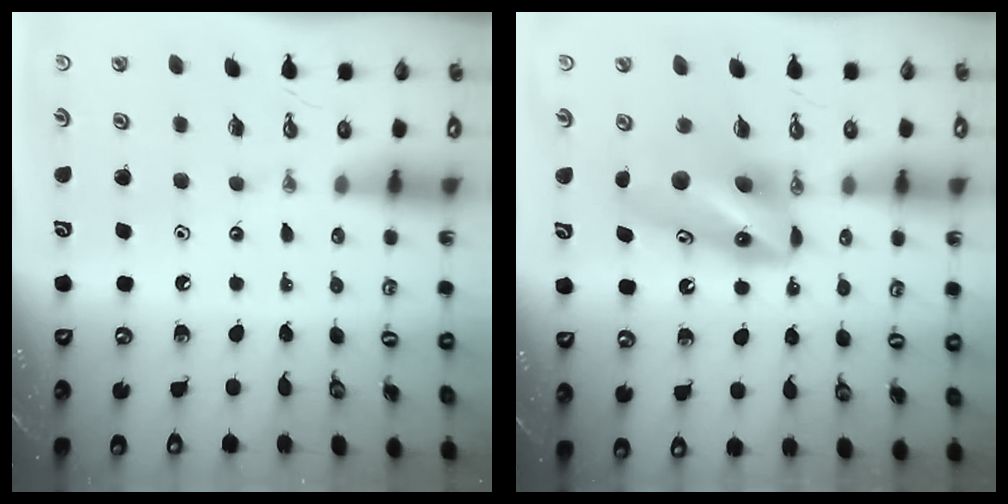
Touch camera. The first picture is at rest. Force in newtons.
{"total": 9.8, "press": 9.1, "slide": 3.6}